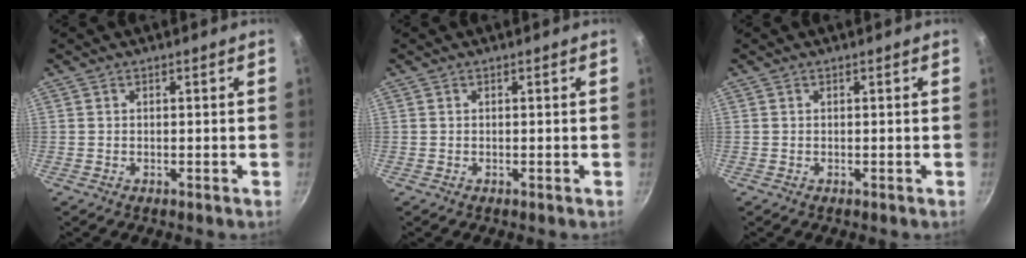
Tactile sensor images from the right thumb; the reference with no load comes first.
{"total": 0.0}
{"total": 0.0}